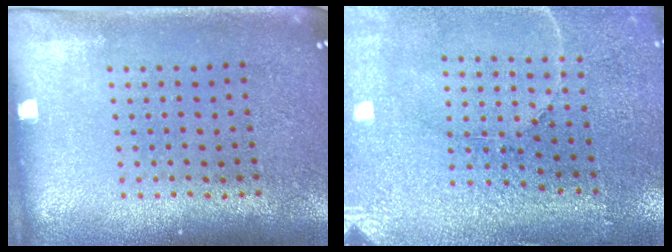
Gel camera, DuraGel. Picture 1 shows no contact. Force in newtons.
{"total": 3.2, "press": 3.1, "slide": 0.4}